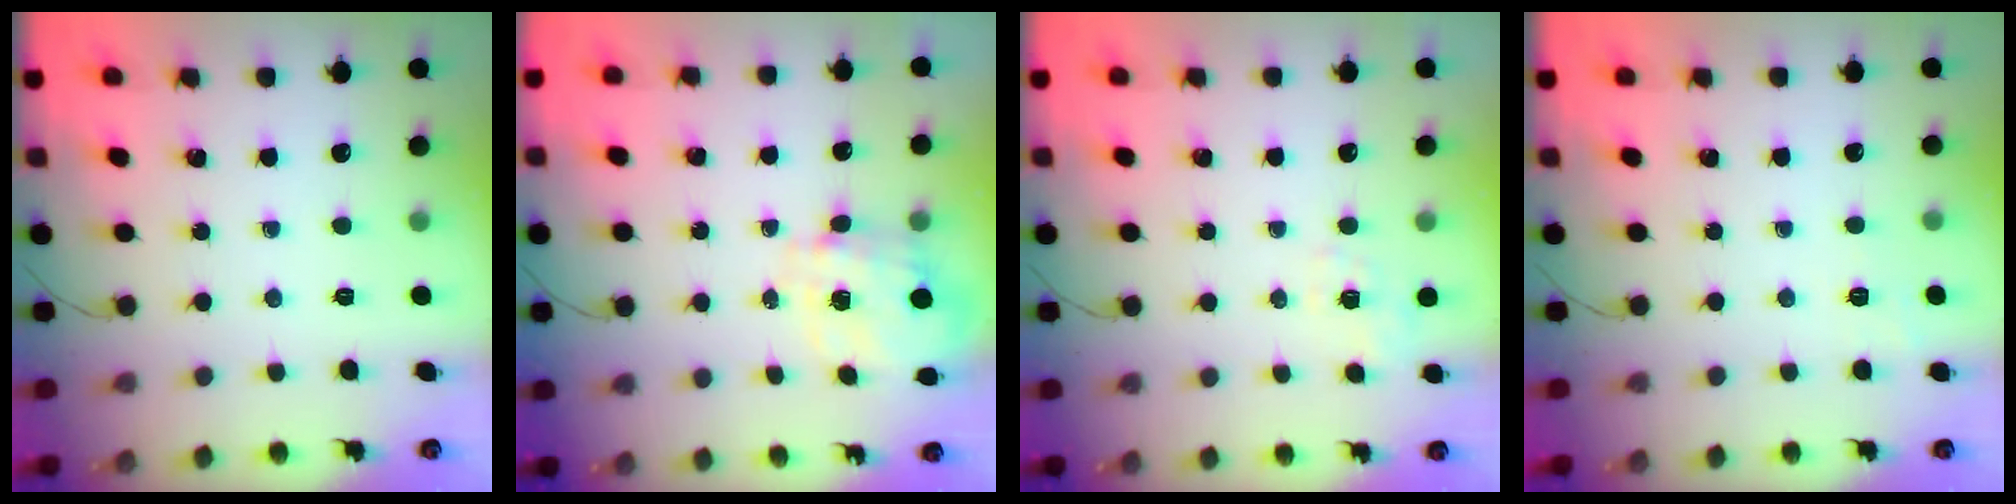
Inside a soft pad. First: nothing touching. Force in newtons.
{"total": 3.6, "press": 3.5, "slide": 1.0}
{"total": 2.3, "press": 1.6, "slide": 1.6}
{"total": 1.9, "press": 0.9, "slide": 1.6}